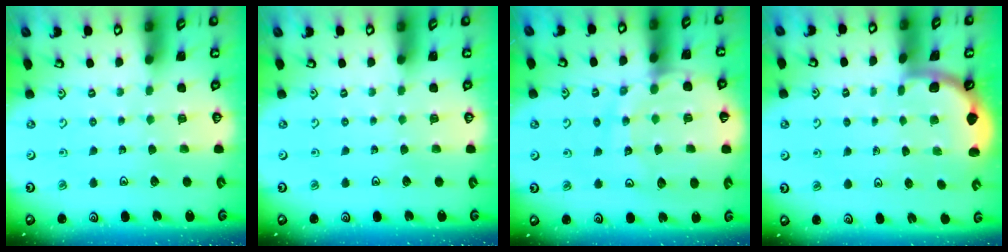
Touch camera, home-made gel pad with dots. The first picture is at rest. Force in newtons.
{"total": 0.0}
{"total": 14.8, "press": 14.7, "slide": 1.8}
{"total": 1.6, "press": 1.6, "slide": 0.2}